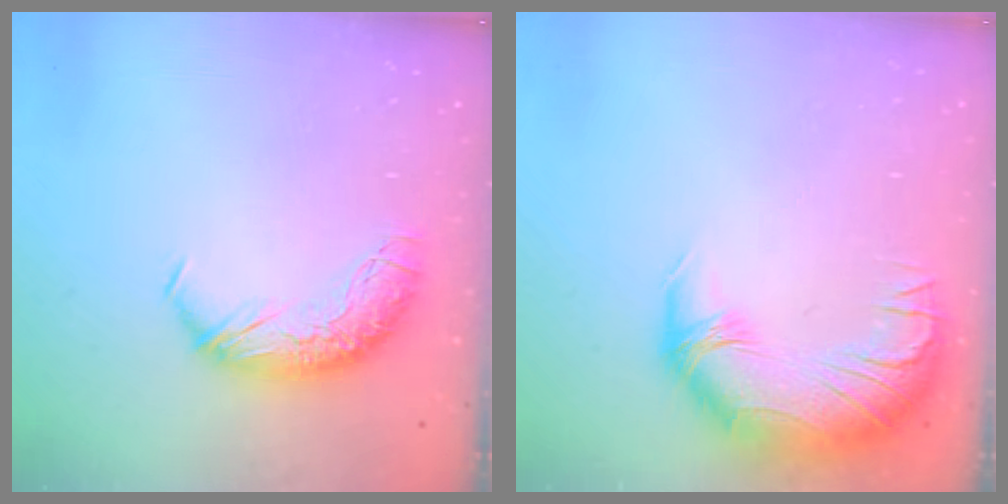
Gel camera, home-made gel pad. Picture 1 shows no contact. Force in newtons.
{"total": 2.8, "press": 0.1, "slide": 2.8}